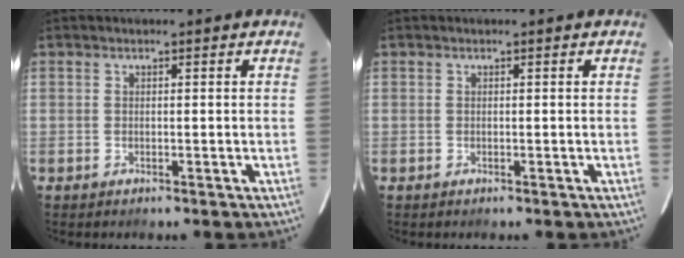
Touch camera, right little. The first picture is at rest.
{"total": 0.0}